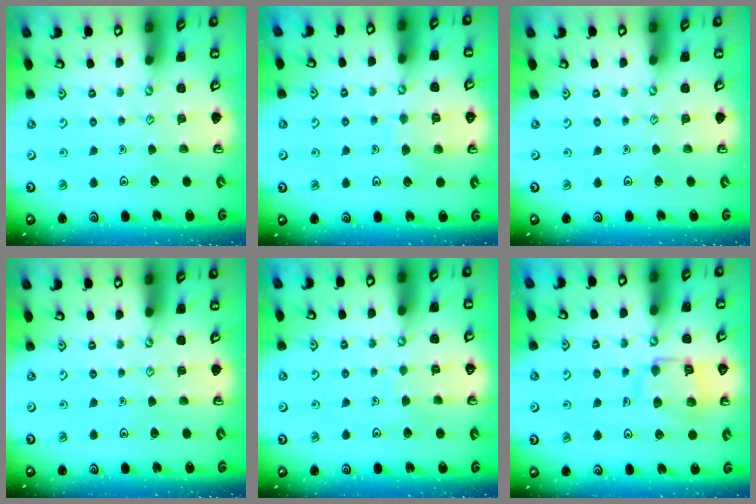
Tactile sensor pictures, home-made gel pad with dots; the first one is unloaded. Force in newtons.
{"total": 5.8, "press": 5.8, "slide": 0.6}
{"total": 0.0}
{"total": 0.0}
{"total": 3.1, "press": 3.0, "slide": 0.3}
{"total": 13.1, "press": 13.0, "slide": 1.4}